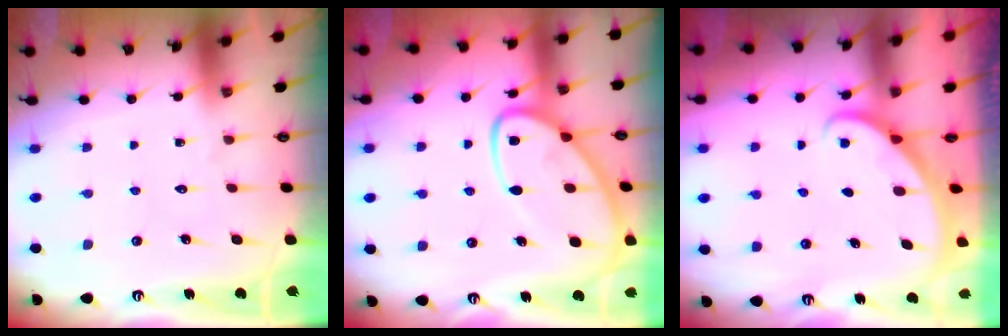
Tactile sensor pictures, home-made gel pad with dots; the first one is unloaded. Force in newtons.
{"total": 13.4, "press": 13.4, "slide": 1.2}
{"total": 2.0, "press": 2.0, "slide": 0.1}